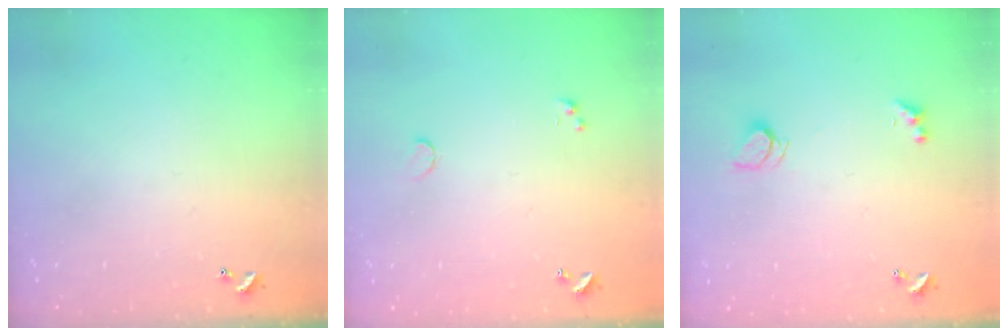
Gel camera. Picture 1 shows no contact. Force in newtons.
{"total": 0.5, "press": 0.4, "slide": 0.3}
{"total": 2.5, "press": 2.4, "slide": 0.6}